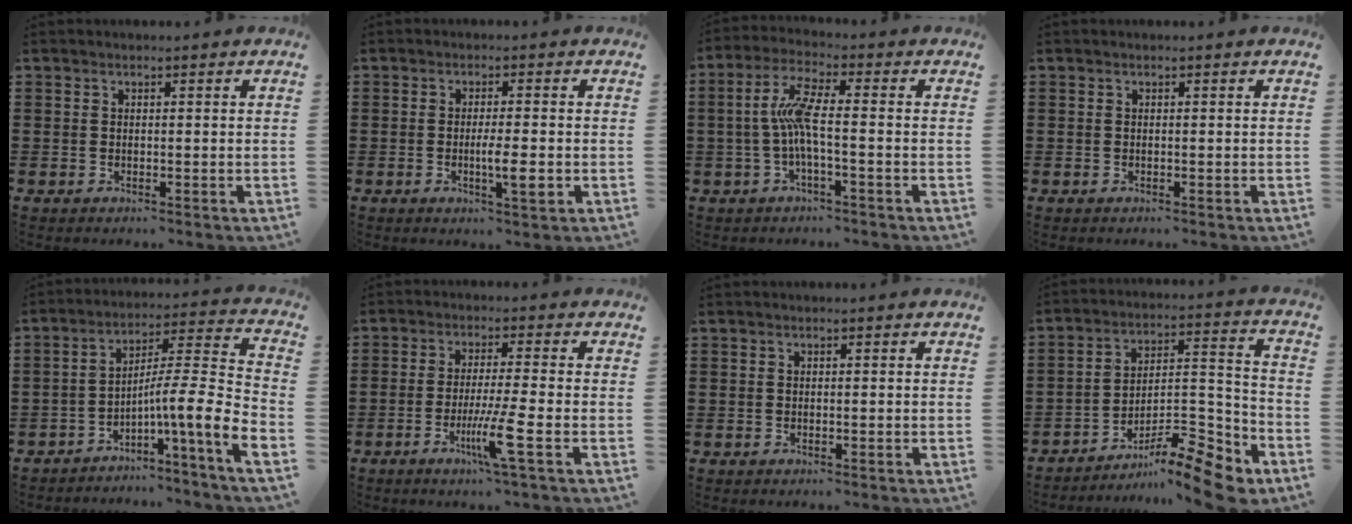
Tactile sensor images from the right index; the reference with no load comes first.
{"total": 4.4, "force": [-1.1, 0.5, 4.2], "torque": [-0.078, -0.007, -0.023]}
{"total": 6.8, "force": [-1.0, 1.1, 6.6], "torque": [-0.149, -0.008, -0.030]}
{"total": 0.0}
{"total": 9.6, "force": [-4.4, -0.6, 8.5], "torque": [-0.137, -0.043, -0.099]}
{"total": 6.9, "force": [-2.8, -0.3, 6.4], "torque": [-0.117, -0.018, -0.050]}
{"total": 0.0}
{"total": 12.0, "force": [-9.3, 2.8, 6.9], "torque": [-0.091, 0.035, -0.174]}